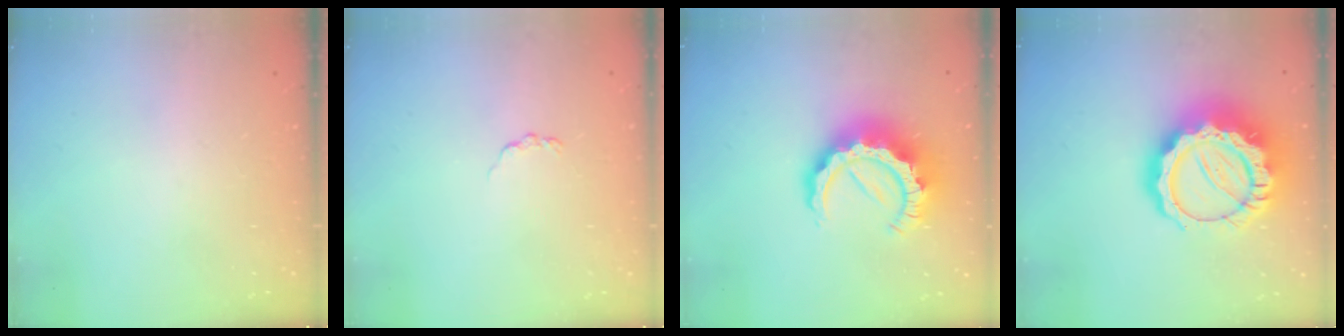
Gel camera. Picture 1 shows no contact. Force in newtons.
{"total": 2.8, "press": 2.7, "slide": 0.4}
{"total": 14.2, "press": 14.2, "slide": 1.6}
{"total": 21.8, "press": 21.7, "slide": 2.0}